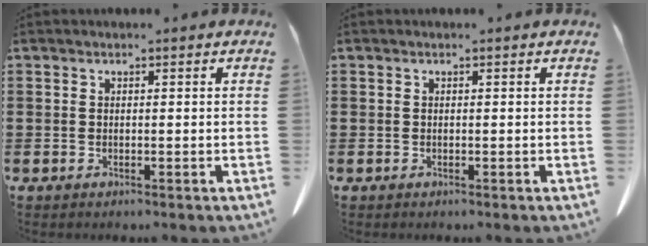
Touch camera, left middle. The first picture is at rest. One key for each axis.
{"total": 0.0}